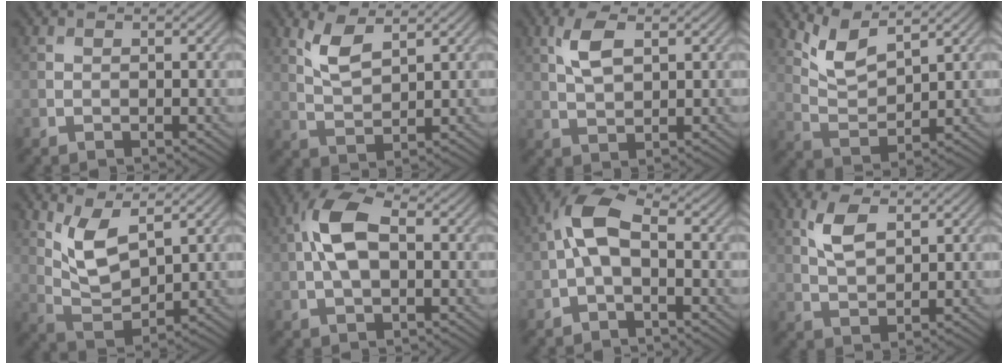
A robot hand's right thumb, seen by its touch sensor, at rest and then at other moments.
{"total": 4.5, "force": [2.7, 1.6, 3.2], "torque": [-0.081, -0.003, 0.057]}
{"total": 4.4, "force": [1.7, 2.0, 3.5], "torque": [-0.084, 0.005, 0.035]}
{"total": 5.5, "force": [4.1, 1.7, 3.3], "torque": [-0.084, -0.008, 0.090]}
{"total": 6.8, "force": [3.7, 2.7, 5.0], "torque": [-0.114, -0.006, 0.079]}
{"total": 7.6, "force": [0.7, 3.9, 6.5], "torque": [-0.136, 0.018, 0.004]}
{"total": 5.9, "force": [-0.3, 2.9, 5.2], "torque": [-0.109, 0.021, -0.016]}
{"total": 4.6, "force": [2.2, 2.1, 3.5], "torque": [-0.084, 0.003, 0.044]}